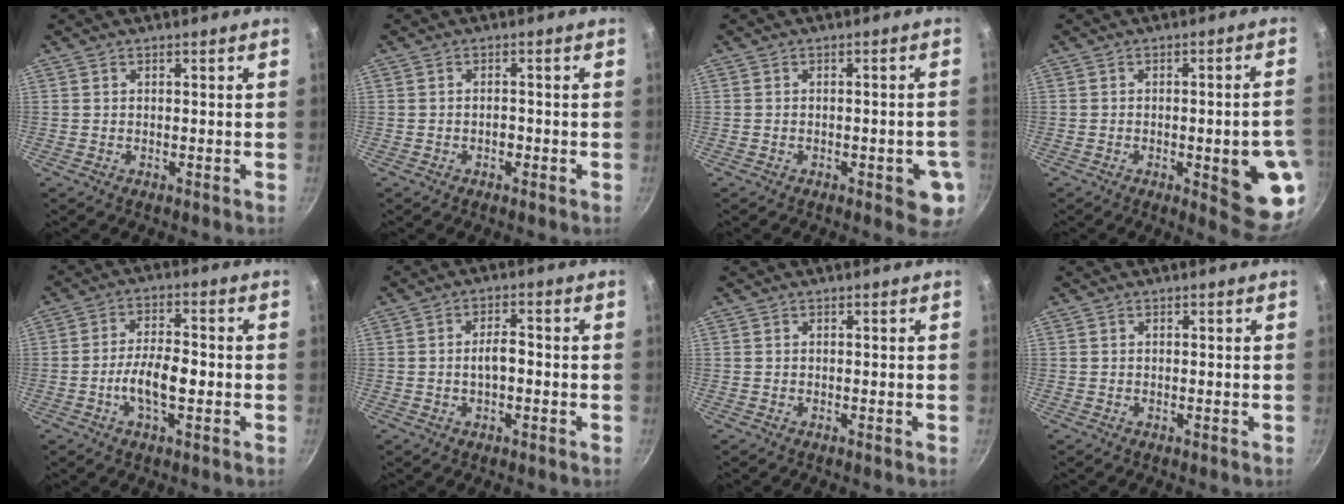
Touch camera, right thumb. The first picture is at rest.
{"total": 1.3, "force": [-0.6, 0.8, 0.9], "torque": [-0.011, 0.009, -0.009]}
{"total": 6.8, "force": [-2.2, 2.6, 5.9], "torque": [-0.051, 0.004, -0.025]}
{"total": 13.0, "force": [-2.9, 3.8, 12.1], "torque": [-0.114, 0.009, -0.031]}
{"total": 8.2, "force": [-1.9, 3.6, 7.2], "torque": [-0.123, 0.021, -0.038]}
{"total": 5.4, "force": [-0.7, 2.8, 4.5], "torque": [-0.062, 0.023, -0.014]}
{"total": 0.0}
{"total": 0.0}